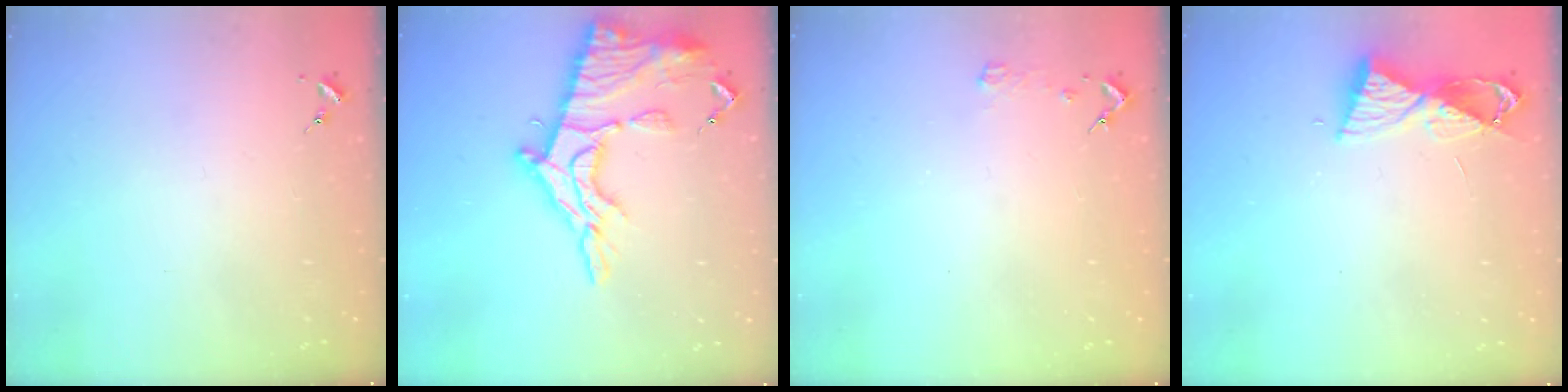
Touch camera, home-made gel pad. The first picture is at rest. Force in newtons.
{"total": 19.6, "press": 19.6, "slide": 1.7}
{"total": 2.3, "press": 2.3, "slide": 0.3}
{"total": 8.2, "press": 8.2, "slide": 0.8}